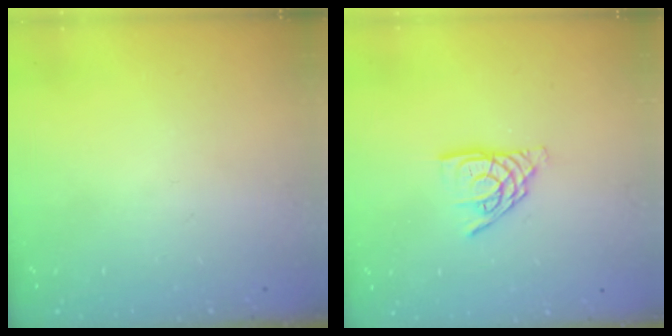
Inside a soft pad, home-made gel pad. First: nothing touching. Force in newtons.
{"total": 9.8, "press": 9.8, "slide": 0.9}